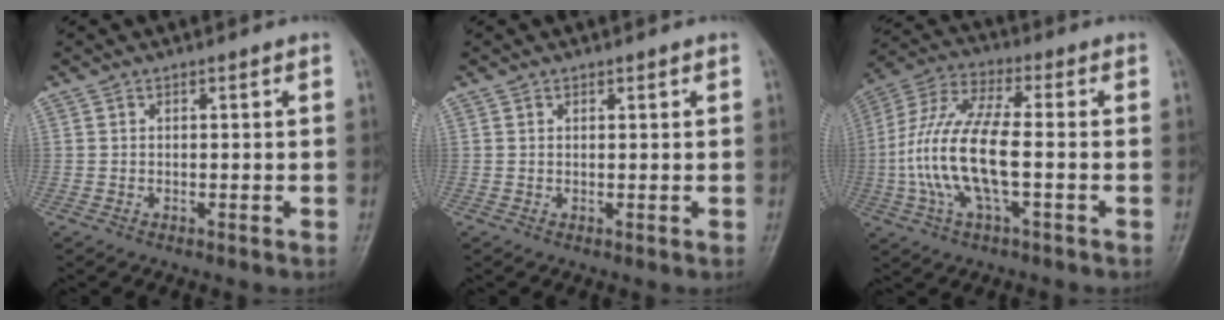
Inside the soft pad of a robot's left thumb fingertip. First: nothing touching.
{"total": 0.5, "force": [0.3, 0.3, 0.3], "torque": [-0.001, -0.002, 0.004]}
{"total": 15.3, "force": [-2.5, 5.5, 14.0], "torque": [-0.308, 0.028, -0.050]}